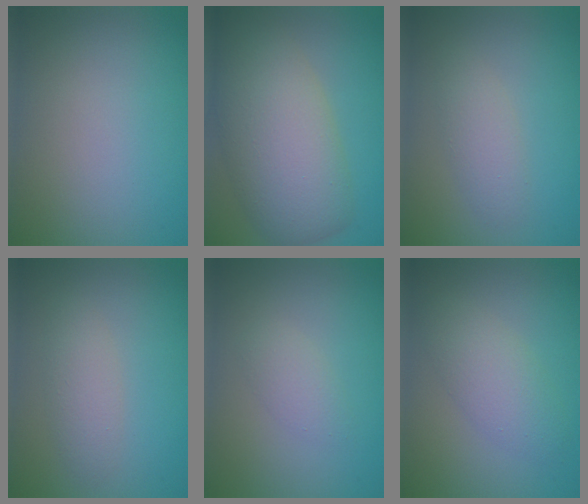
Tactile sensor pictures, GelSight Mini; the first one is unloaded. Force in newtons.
{"total": 9.6, "press": 9.6, "slide": 0.5}
{"total": 2.1, "press": 2.1, "slide": 0.1}
{"total": 2.2, "press": 2.2, "slide": 0.1}
{"total": 1.6, "press": 1.6, "slide": 0.1}
{"total": 3.3, "press": 3.3, "slide": 0.1}